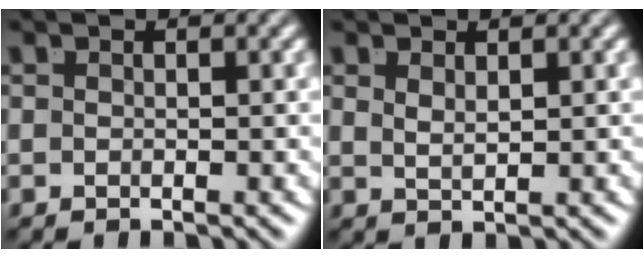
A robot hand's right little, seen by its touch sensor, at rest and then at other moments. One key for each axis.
{"total": 1.2, "fx": 0.8, "fy": -0.6, "fz": 0.7, "tx": -0.017, "ty": -0.014, "tz": 0.030}